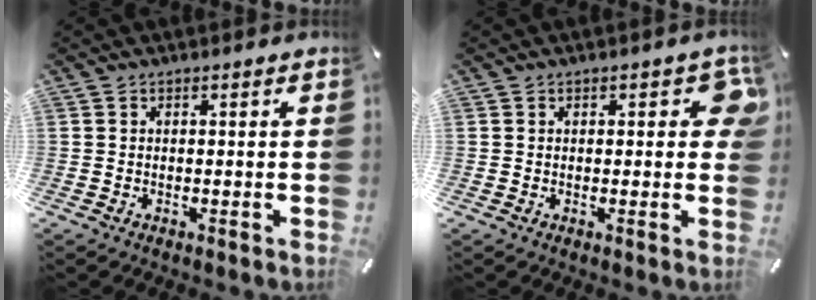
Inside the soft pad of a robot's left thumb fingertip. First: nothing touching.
{"total": 4.5, "force": [1.3, 2.2, 3.6], "torque": [-0.042, -0.002, 0.016]}